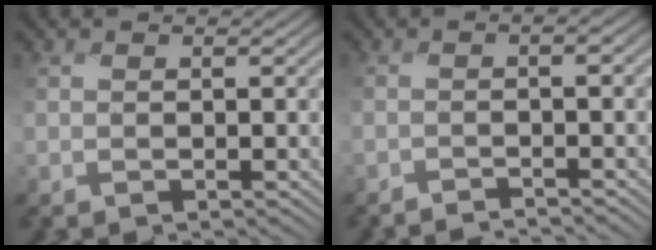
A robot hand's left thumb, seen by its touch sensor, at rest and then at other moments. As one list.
[{"total": 2.2, "force": [-2.0, -0.3, 1.1], "torque": [-0.014, 0.001, -0.047]}]